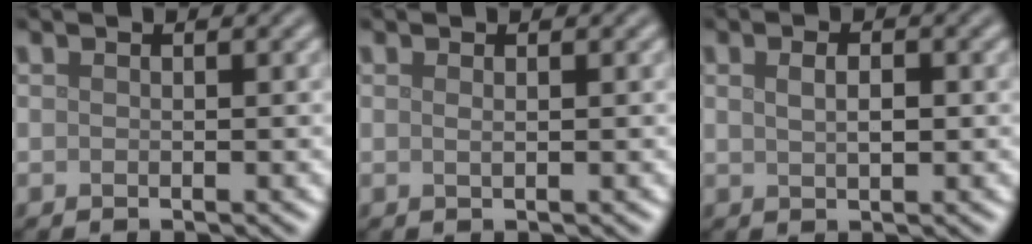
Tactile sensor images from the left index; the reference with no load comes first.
{"total": 0.5, "force": [0.2, 0.2, 0.5], "torque": [-0.007, 0.001, 0.002]}
{"total": 2.2, "force": [0.7, 1.0, 1.8], "torque": [-0.027, -0.003, 0.011]}